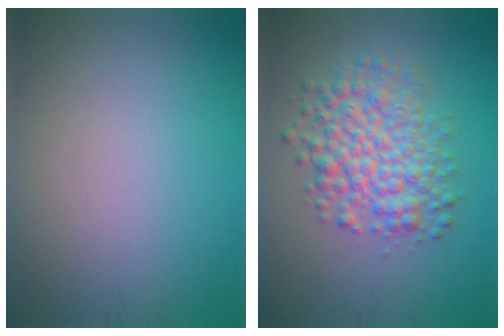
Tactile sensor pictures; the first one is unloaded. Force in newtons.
{"total": 5.7, "press": 5.7, "slide": 0.1}